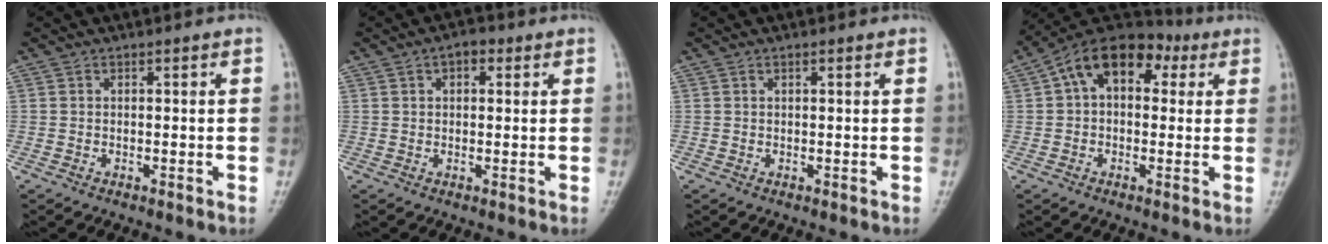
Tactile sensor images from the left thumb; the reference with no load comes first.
{"total": 3.1, "force": [1.3, 1.8, 2.2], "torque": [-0.023, 0.004, 0.016]}
{"total": 0.6, "force": [0.3, 0.1, 0.5], "torque": [-0.009, 0.002, 0.004]}
{"total": 13.2, "force": [3.7, 8.5, 9.4], "torque": [-0.120, 0.036, 0.048]}